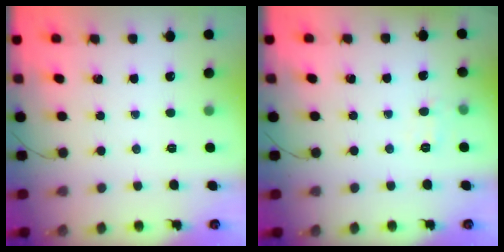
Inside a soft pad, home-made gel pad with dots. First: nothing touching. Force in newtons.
{"total": 5.1, "press": 4.9, "slide": 1.4}